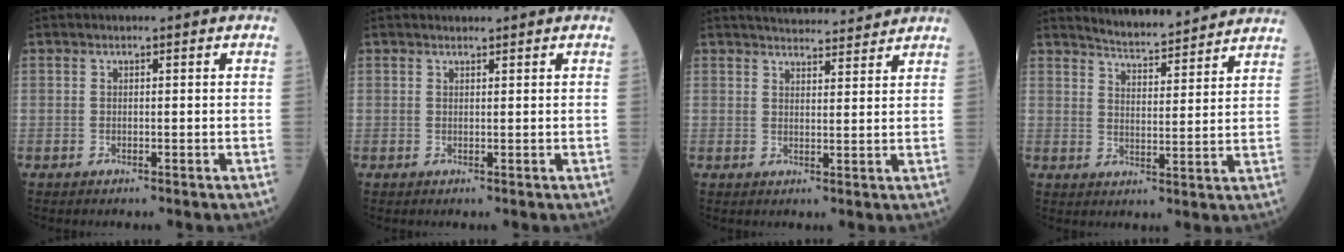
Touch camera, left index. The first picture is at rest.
{"total": 0.8, "force": [0.8, 0.0, 0.1], "torque": [-0.009, 0.004, 0.014]}
{"total": 9.7, "force": [9.3, 0.9, 2.4], "torque": [-0.035, 0.013, 0.125]}
{"total": 10.6, "force": [10.2, 0.5, 2.6], "torque": [-0.046, 0.007, 0.139]}